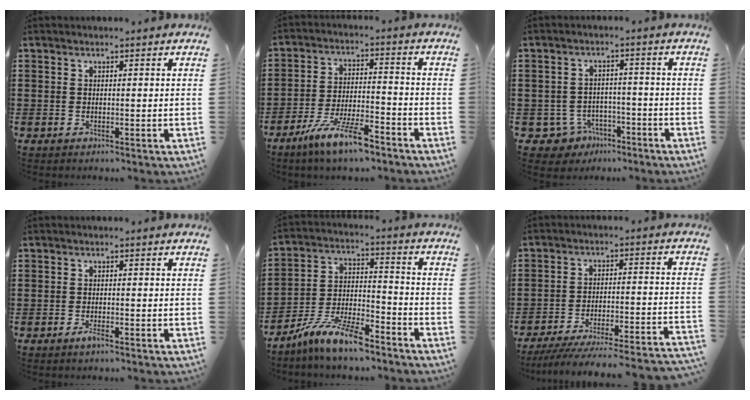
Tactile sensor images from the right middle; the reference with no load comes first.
{"total": 8.1, "force": [-6.0, 1.1, 5.4], "torque": [-0.114, -0.003, -0.113]}
{"total": 3.8, "force": [-3.0, 2.3, 0.8], "torque": [-0.036, 0.006, -0.062]}
{"total": 1.6, "force": [-0.9, 0.3, 1.3], "torque": [-0.031, -0.006, -0.017]}
{"total": 9.4, "force": [-7.8, 1.5, 5.1], "torque": [-0.101, 0.016, -0.152]}
{"total": 5.8, "force": [-5.3, -0.5, 2.3], "torque": [-0.039, -0.012, -0.105]}